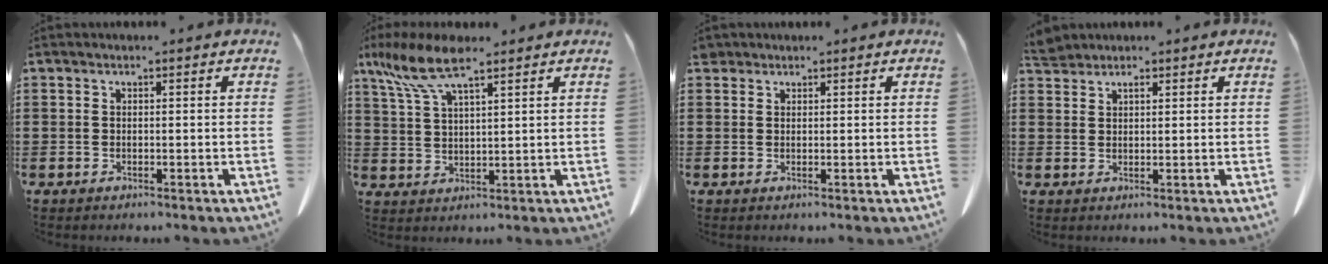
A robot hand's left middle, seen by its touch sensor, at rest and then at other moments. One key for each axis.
{"total": 8.5, "fx": 5.7, "fy": 2.3, "fz": 5.9, "tx": -0.143, "ty": -0.014, "tz": 0.099}
{"total": 1.3, "fx": 1.1, "fy": 0.7, "fz": 0.2, "tx": -0.010, "ty": 0.004, "tz": 0.023}
{"total": 2.3, "fx": 1.9, "fy": 0.9, "fz": 0.8, "tx": -0.021, "ty": 0.006, "tz": 0.037}